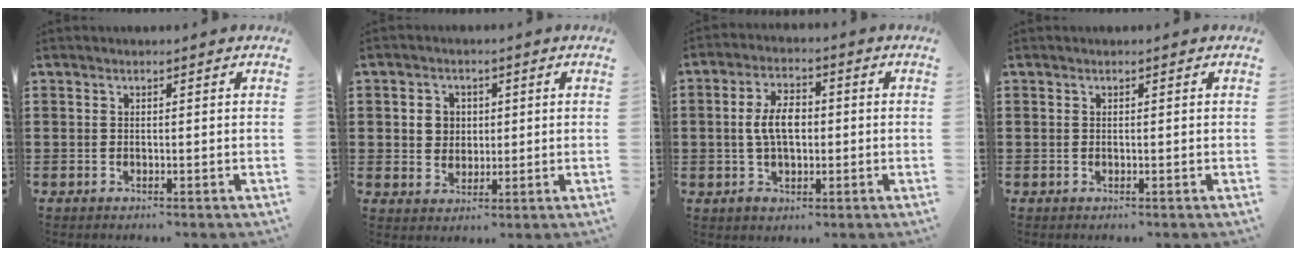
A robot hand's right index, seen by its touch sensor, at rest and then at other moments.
{"total": 3.3, "force": [0.6, 3.1, 1.0], "torque": [-0.033, 0.010, 0.007]}
{"total": 6.7, "force": [-0.2, 3.9, 5.4], "torque": [-0.119, 0.008, -0.008]}
{"total": 0.0}